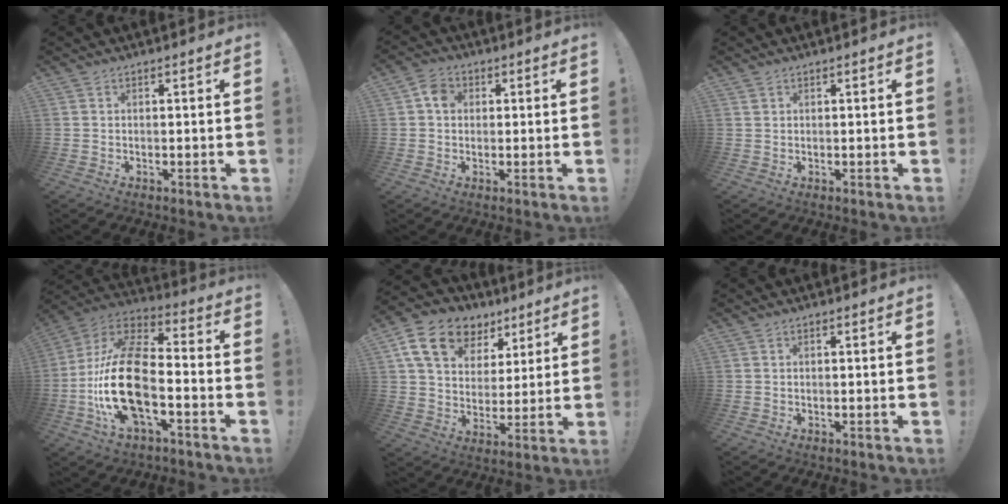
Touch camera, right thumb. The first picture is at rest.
{"total": 4.8, "force": [0.7, 4.0, 2.5], "torque": [-0.045, 0.012, 0.014]}
{"total": 0.9, "force": [0.6, 0.6, 0.3], "torque": [-0.006, -0.001, 0.012]}
{"total": 22.4, "force": [-5.1, 11.1, 18.7], "torque": [-0.380, 0.034, -0.082]}
{"total": 16.9, "force": [9.0, 11.4, 8.7], "torque": [-0.150, -0.034, 0.171]}
{"total": 0.0}